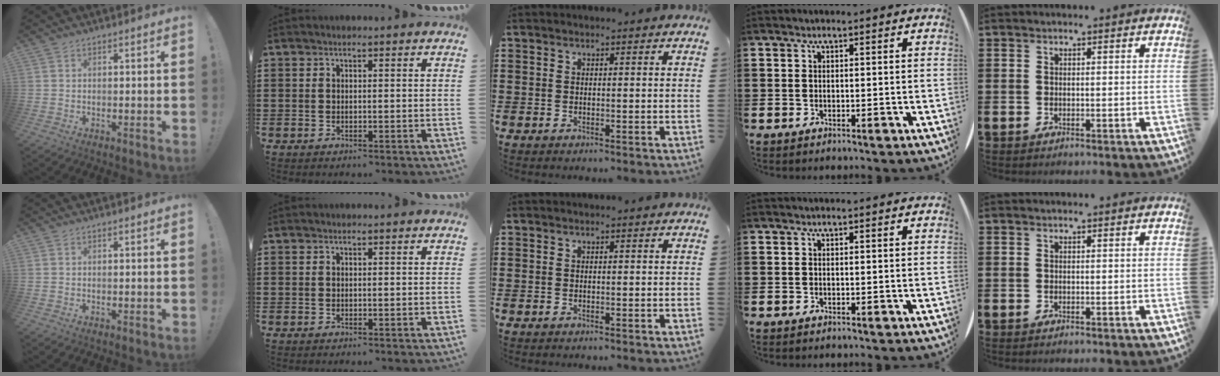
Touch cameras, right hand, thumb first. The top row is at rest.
{}